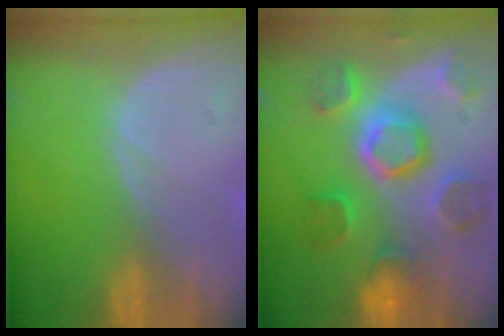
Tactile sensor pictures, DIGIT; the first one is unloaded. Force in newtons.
{"total": 11.1, "press": 9.9, "slide": 4.9}